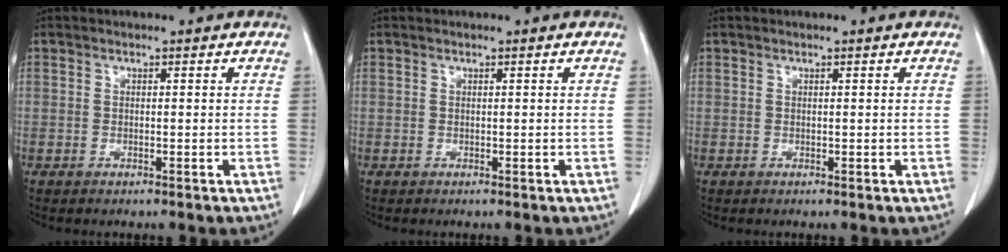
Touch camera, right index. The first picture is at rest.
{"total": 0.0}
{"total": 0.0}